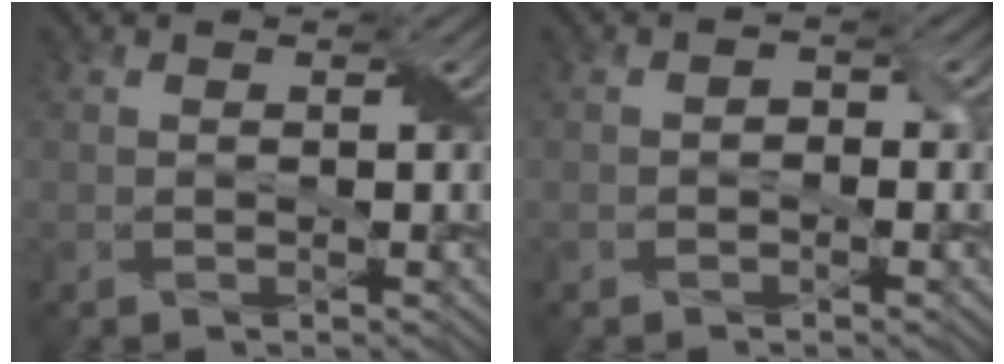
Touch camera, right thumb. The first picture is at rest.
{"total": 1.3, "force": [-0.6, 0.9, 0.7], "torque": [-0.012, 0.002, -0.015]}